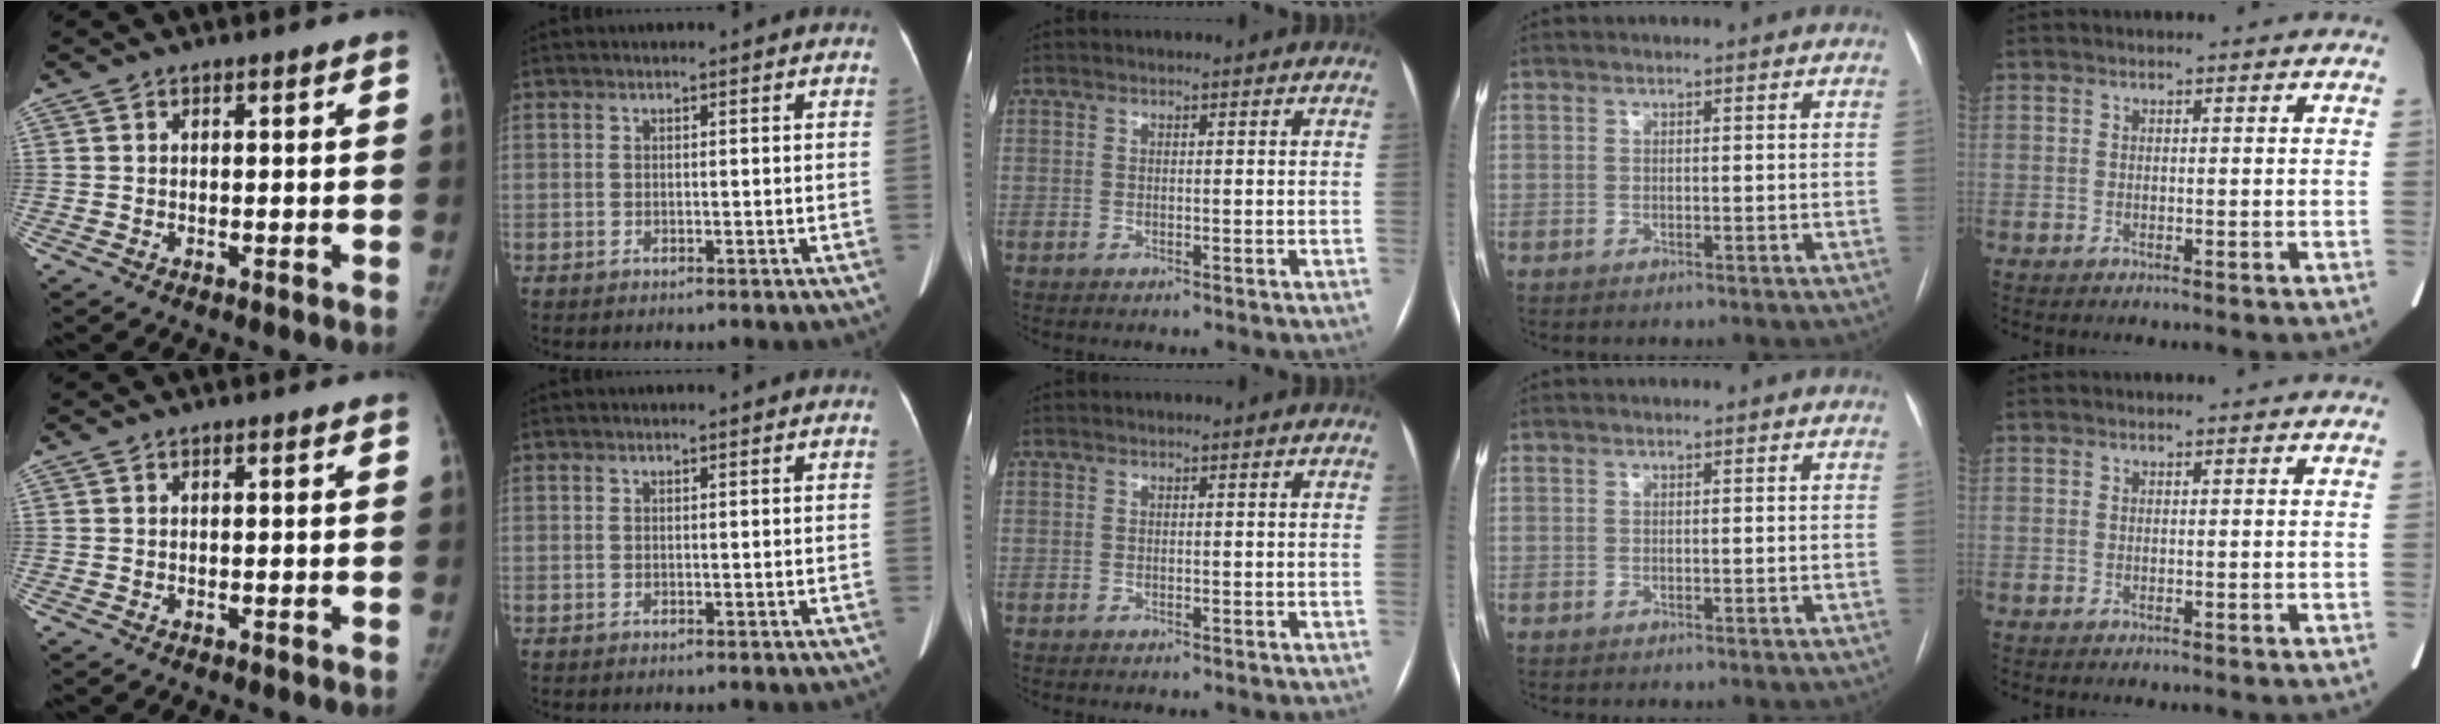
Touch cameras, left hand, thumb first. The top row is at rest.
{}